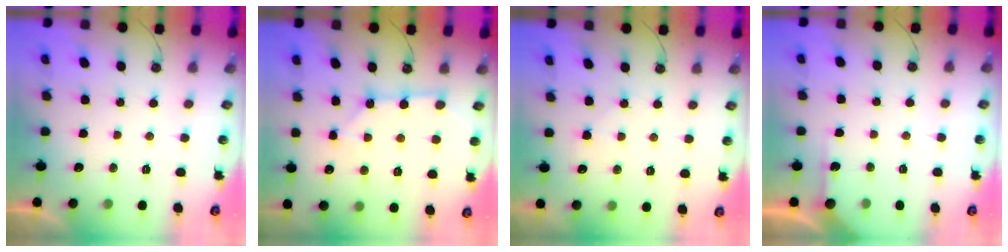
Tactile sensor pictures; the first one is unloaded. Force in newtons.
{"total": 6.0, "press": 6.0, "slide": 0.4}
{"total": 4.8, "press": 4.8, "slide": 0.6}
{"total": 4.5, "press": 4.5, "slide": 0.3}